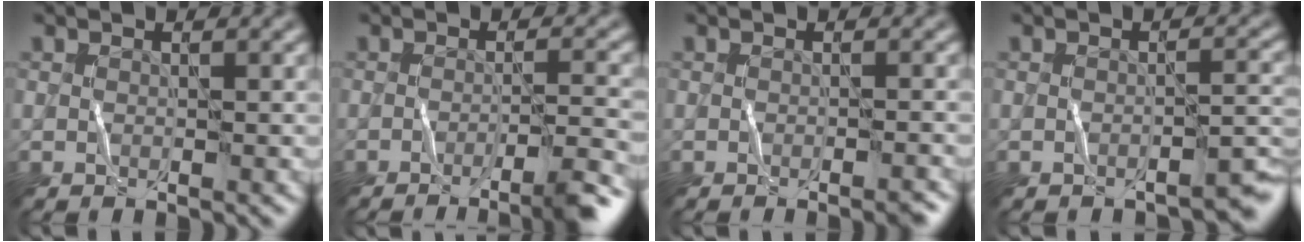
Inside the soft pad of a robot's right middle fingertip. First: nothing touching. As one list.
[{"total": 5.0, "force": [-2.9, 0.8, 4.0], "torque": [-0.051, 0.001, -0.050]}, {"total": 1.6, "force": [-1.0, 0.3, 1.2], "torque": [-0.007, -0.001, -0.017]}, {"total": 2.2, "force": [-1.9, 0.2, 1.1], "torque": [-0.010, 0.008, -0.032]}]